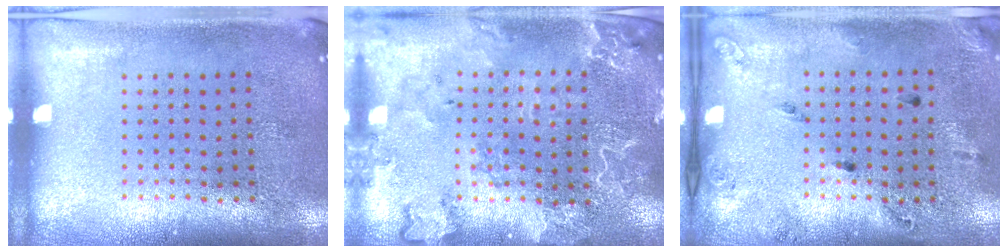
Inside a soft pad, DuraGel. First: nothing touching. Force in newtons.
{"total": 2.5, "press": 2.4, "slide": 0.8}
{"total": 1.8, "press": 1.0, "slide": 1.5}